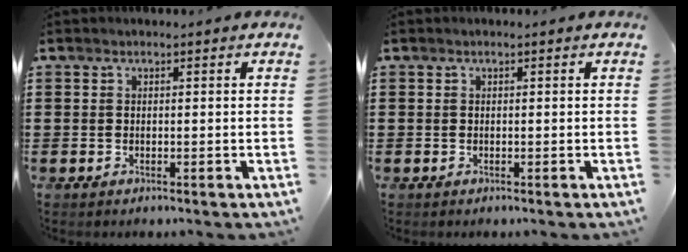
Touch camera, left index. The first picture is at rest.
{"total": 0.0}